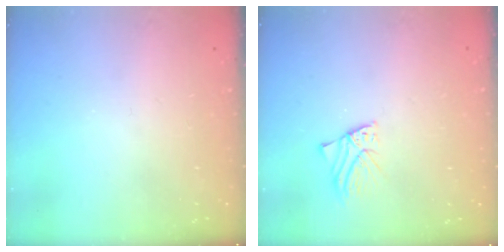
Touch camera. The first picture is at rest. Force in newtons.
{"total": 2.1, "press": 2.1, "slide": 0.2}